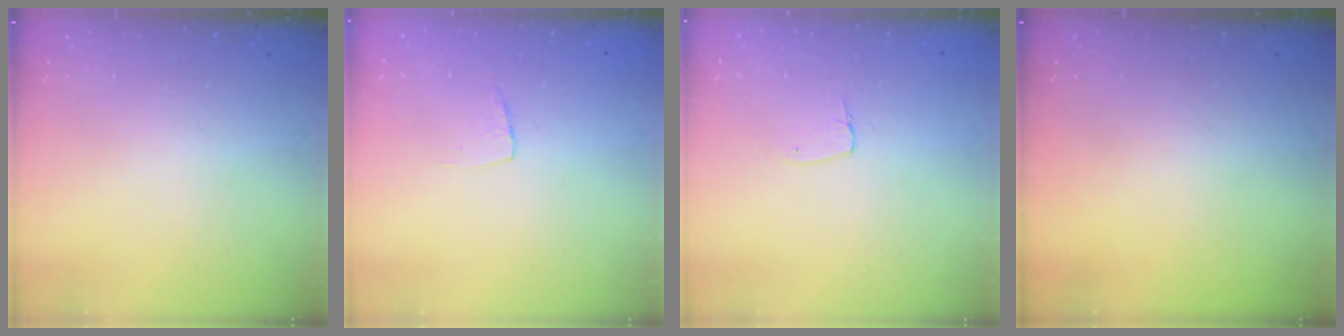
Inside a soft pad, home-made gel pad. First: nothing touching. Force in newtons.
{"total": 3.8, "press": 3.7, "slide": 0.3}
{"total": 4.4, "press": 4.4, "slide": 0.3}
{"total": 0.0}